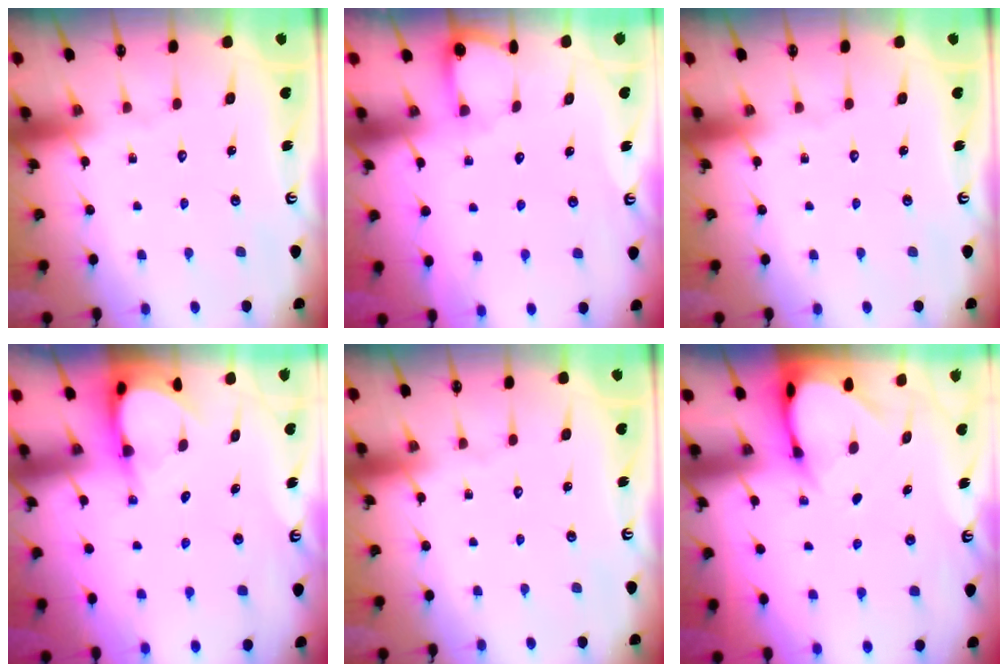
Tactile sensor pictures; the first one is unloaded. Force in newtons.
{"total": 2.7, "press": 2.7, "slide": 0.2}
{"total": 0.0}
{"total": 3.9, "press": 3.9, "slide": 0.2}
{"total": 0.0}
{"total": 3.6, "press": 3.6, "slide": 0.2}